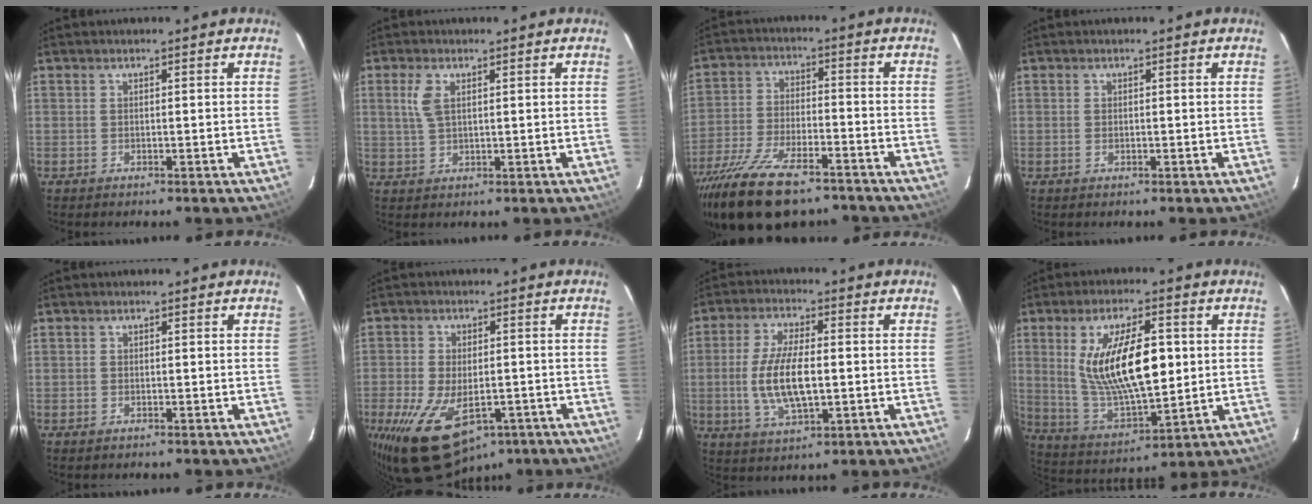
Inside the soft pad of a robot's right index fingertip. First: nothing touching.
{"total": 3.9, "force": [1.4, 1.7, 3.1], "torque": [-0.067, 0.004, 0.030]}
{"total": 18.7, "force": [-13.9, 6.7, 10.5], "torque": [-0.221, -0.039, -0.239]}
{"total": 2.4, "force": [2.0, -1.4, 0.1], "torque": [-0.006, -0.033, 0.009]}
{"total": 0.7, "force": [-0.5, 0.5, 0.3], "torque": [-0.006, -0.002, -0.010]}
{"total": 17.1, "force": [-8.4, 9.4, 11.4], "torque": [-0.244, -0.034, -0.126]}
{"total": 10.9, "force": [-1.1, 4.2, 10.0], "torque": [-0.203, -0.003, -0.018]}
{"total": 17.4, "force": [2.6, 6.6, 15.9], "torque": [-0.297, -0.007, 0.062]}